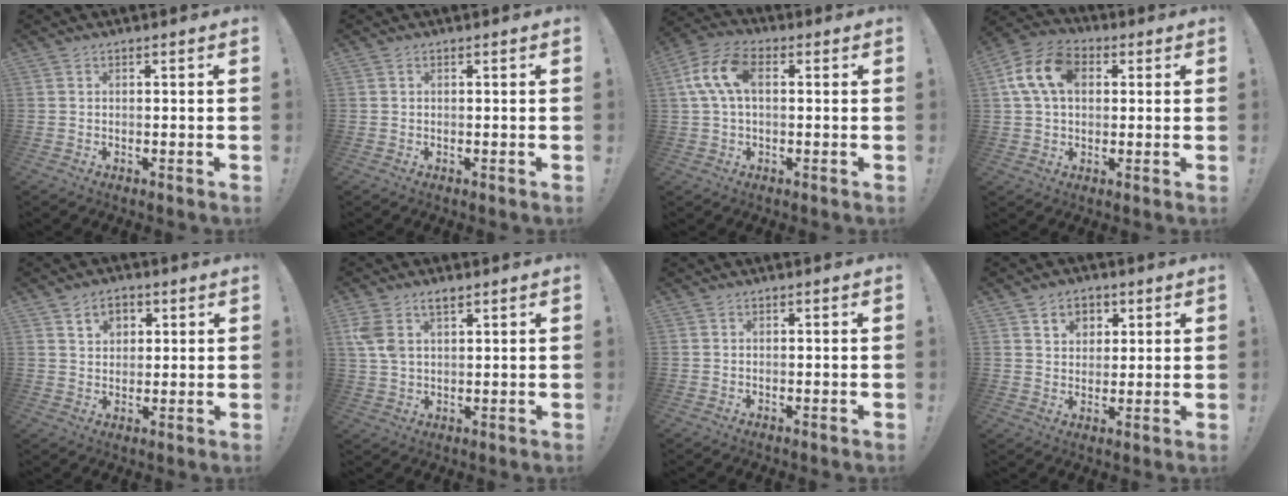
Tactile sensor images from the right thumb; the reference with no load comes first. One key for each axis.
{"total": 0.0}
{"total": 11.4, "fx": 2.0, "fy": 6.6, "fz": 9.1, "tx": -0.175, "ty": 0.011, "tz": 0.040}
{"total": 13.7, "fx": 3.5, "fy": 9.5, "fz": 9.2, "tx": -0.165, "ty": 0.010, "tz": 0.068}
{"total": 6.0, "fx": 3.0, "fy": 4.3, "fz": 2.9, "tx": -0.038, "ty": -0.010, "tz": 0.052}
{"total": 6.0, "fx": 3.3, "fy": 3.2, "fz": 3.8, "tx": -0.068, "ty": -0.011, "tz": 0.062}
{"total": 0.0}
{"total": 6.7, "fx": 3.1, "fy": 5.5, "fz": 2.4, "tx": -0.033, "ty": -0.013, "tz": 0.057}